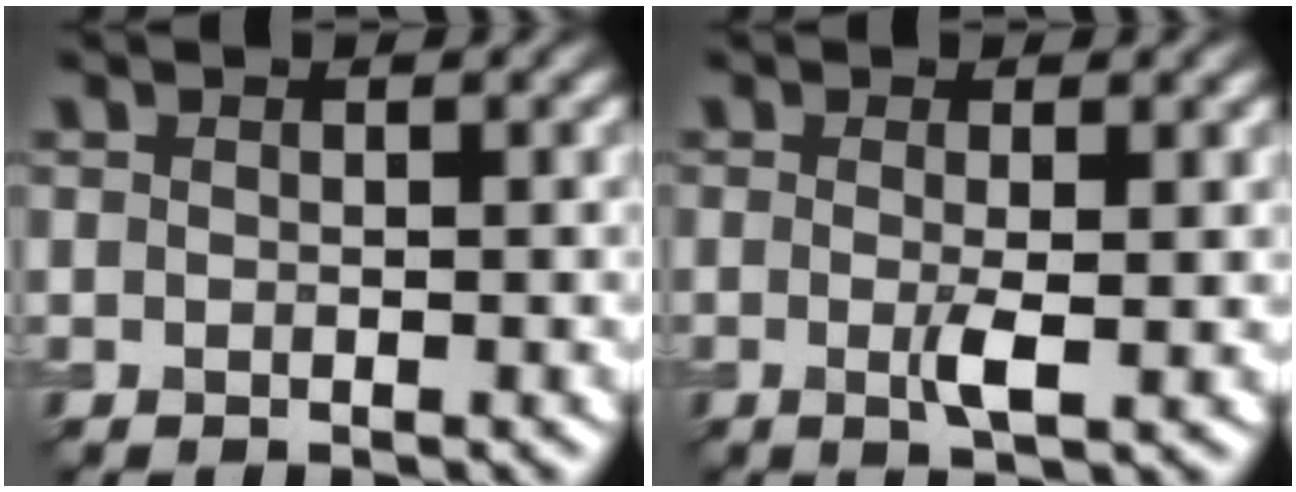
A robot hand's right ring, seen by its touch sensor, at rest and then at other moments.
{"total": 2.2, "force": [-0.2, 0.3, 2.1], "torque": [-0.044, -0.007, -0.004]}